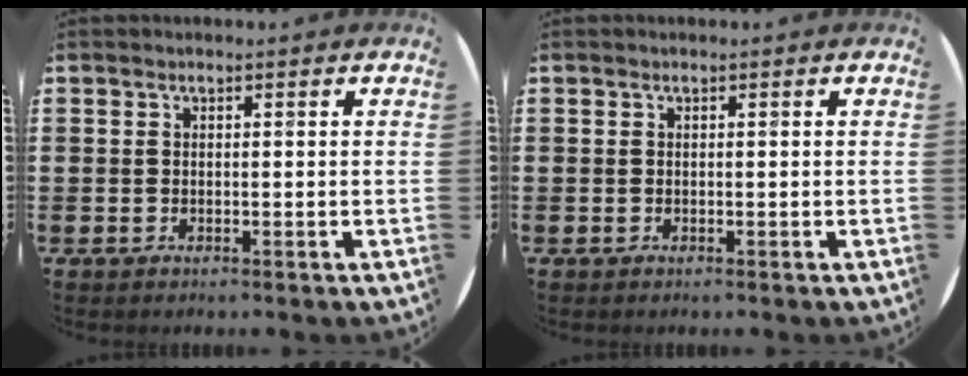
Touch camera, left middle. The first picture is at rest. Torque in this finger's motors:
{"motor_torque": [0.13, -0.03, -0.02, -0.01]}